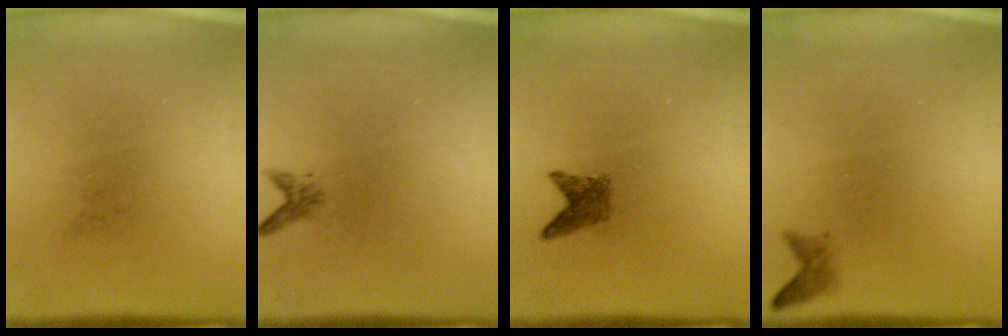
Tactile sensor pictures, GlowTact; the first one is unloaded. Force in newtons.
{"total": 1.1}
{"total": 2.0}
{"total": 1.3}